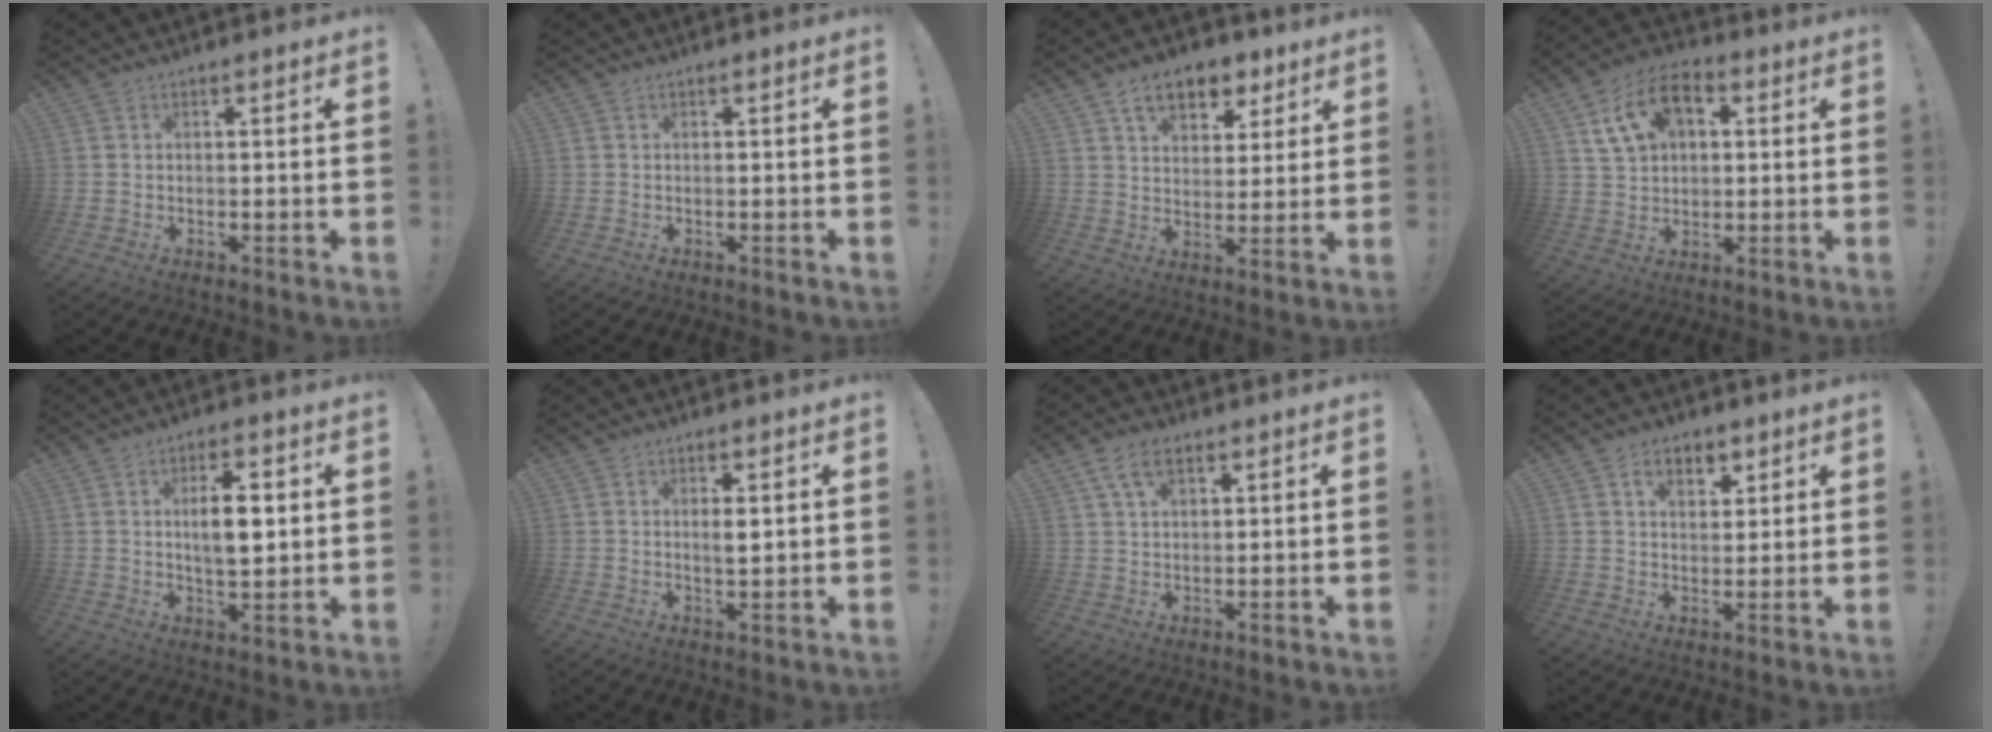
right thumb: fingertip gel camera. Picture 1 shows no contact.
{"total": 0.0}
{"total": 11.2, "force": [6.5, 7.2, 5.8], "torque": [-0.072, -0.033, 0.118]}
{"total": 14.3, "force": [4.0, 11.5, 7.4], "torque": [-0.102, 0.001, 0.083]}
{"total": 9.2, "force": [1.7, 3.8, 8.2], "torque": [-0.123, -0.007, 0.022]}
{"total": 2.7, "force": [0.7, 0.7, 2.5], "torque": [-0.030, -0.012, 0.008]}
{"total": 7.0, "force": [3.6, 3.7, 4.7], "torque": [-0.083, 0.000, 0.069]}
{"total": 6.3, "force": [3.3, 4.3, 3.2], "torque": [-0.038, -0.014, 0.059]}